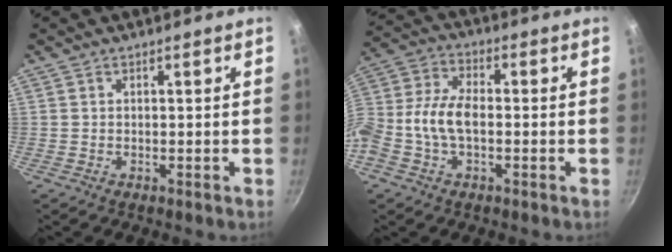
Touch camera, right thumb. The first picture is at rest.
{"total": 9.8, "force": [-1.5, 6.0, 7.6], "torque": [-0.157, 0.035, -0.044]}